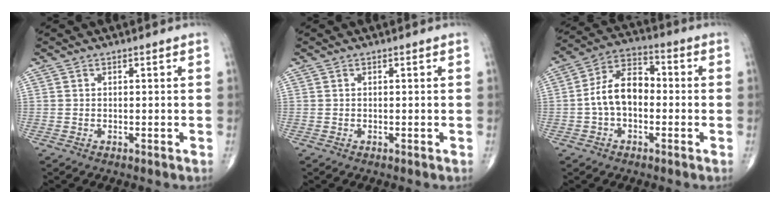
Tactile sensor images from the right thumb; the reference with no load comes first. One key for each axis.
{"total": 0.0}
{"total": 10.1, "fx": -1.1, "fy": 6.4, "fz": 7.7, "tx": -0.128, "ty": 0.037, "tz": -0.033}